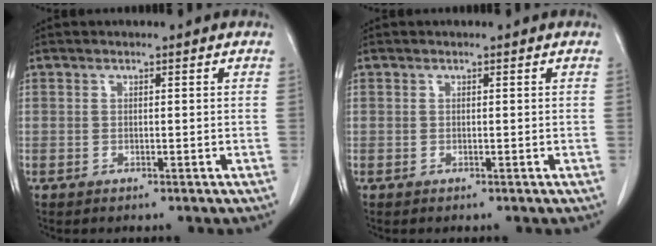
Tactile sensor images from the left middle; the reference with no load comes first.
{"total": 0.0}